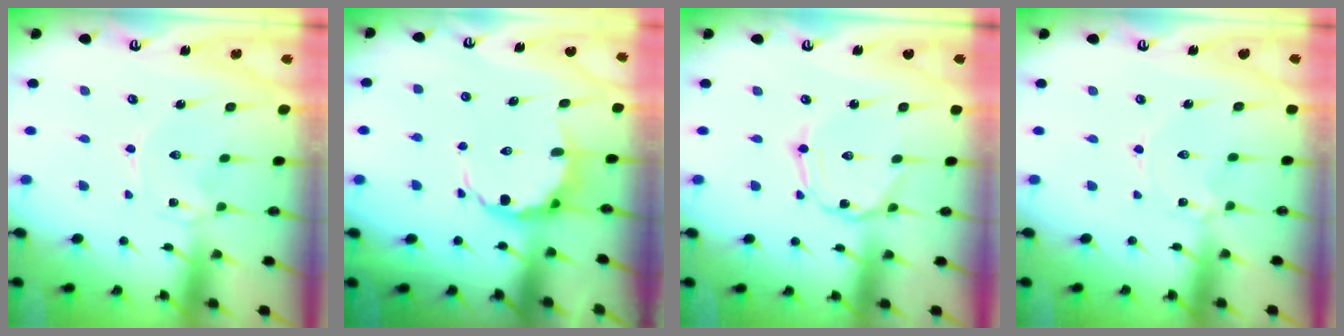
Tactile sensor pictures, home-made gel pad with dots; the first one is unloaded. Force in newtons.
{"total": 7.2, "press": 6.9, "slide": 1.8}
{"total": 1.7, "press": 1.7, "slide": 0.3}
{"total": 0.9, "press": 0.9, "slide": 0.1}